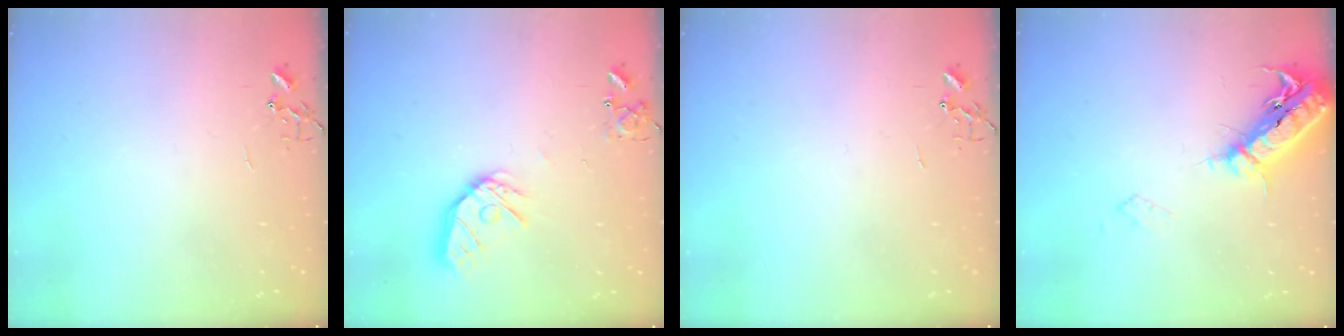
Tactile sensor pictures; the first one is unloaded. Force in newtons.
{"total": 14.1, "press": 14.0, "slide": 1.7}
{"total": 0.0}
{"total": 17.6, "press": 17.3, "slide": 3.5}